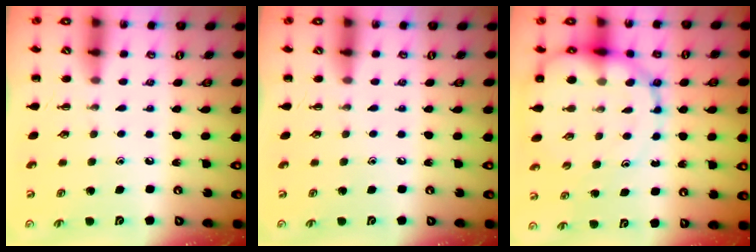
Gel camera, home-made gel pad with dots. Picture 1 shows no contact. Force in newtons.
{"total": 0.0}
{"total": 17.2, "press": 16.6, "slide": 4.3}